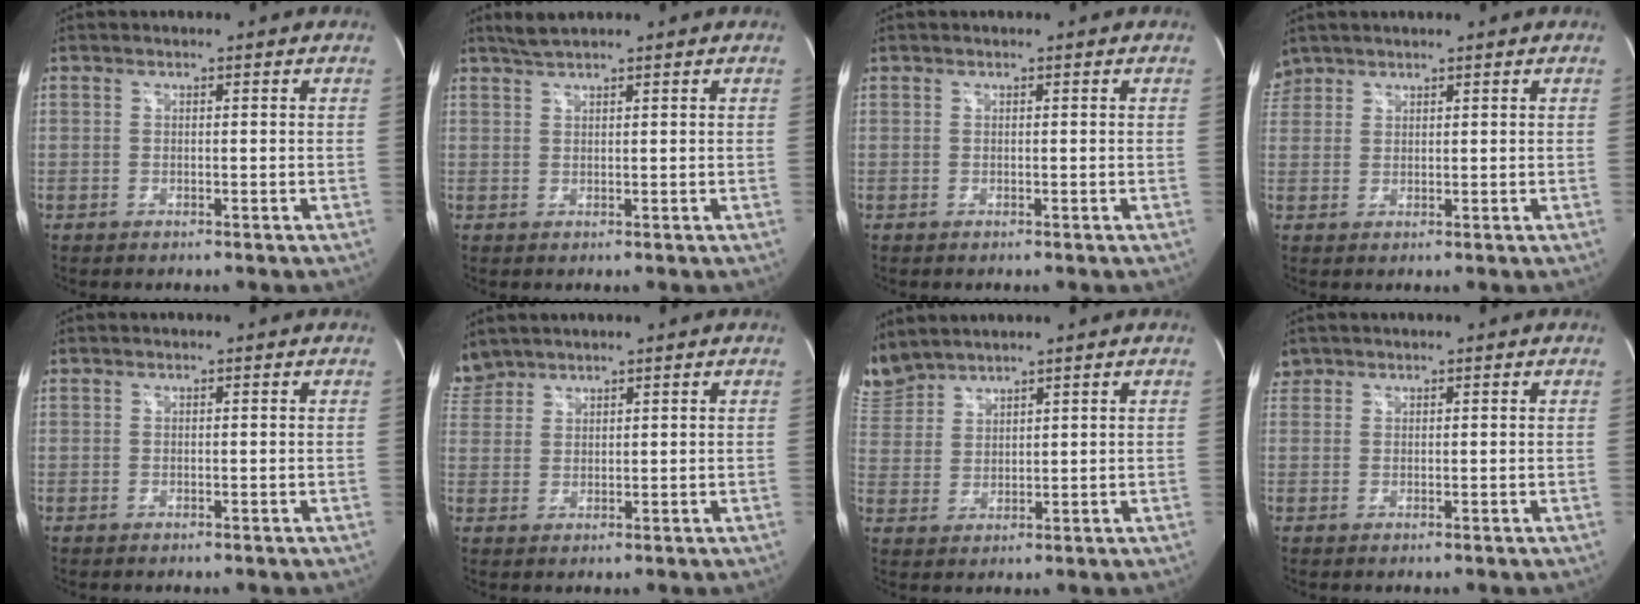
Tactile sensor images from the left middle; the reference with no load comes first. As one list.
[{"total": 2.3, "force": [2.1, -0.3, 1.0], "torque": [-0.024, 0.007, 0.043]}, {"total": 0.0}, {"total": 2.9, "force": [2.5, 1.5, -0.1], "torque": [-0.002, 0.014, 0.052]}, {"total": 0.0}, {"total": 3.8, "force": [3.6, 1.1, -0.2], "torque": [-0.006, 0.016, 0.081]}, {"total": 6.4, "force": [6.3, 1.1, 0.5], "torque": [-0.029, 0.015, 0.141]}, {"total": 1.8, "force": [1.4, 1.2, -0.1], "torque": [0.005, 0.013, 0.026]}]